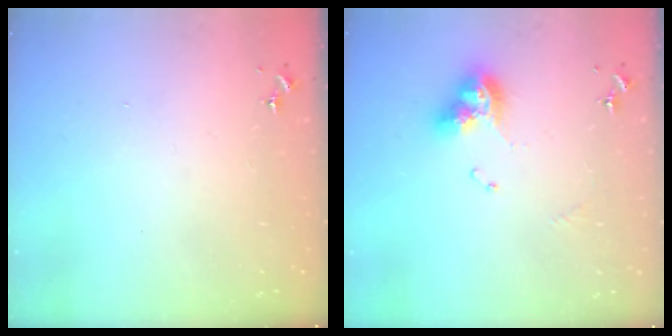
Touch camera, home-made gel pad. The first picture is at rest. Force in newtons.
{"total": 11.1, "press": 11.1, "slide": 1.0}